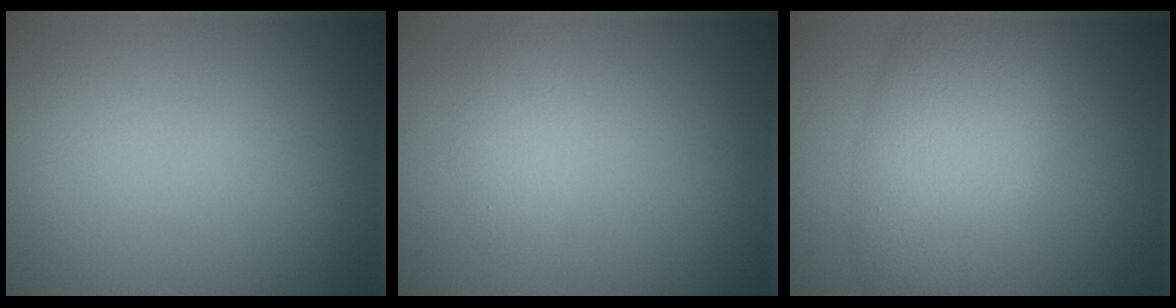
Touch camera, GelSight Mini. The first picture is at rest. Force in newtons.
{"total": 1.6, "press": 1.6, "slide": 0.1}
{"total": 7.0, "press": 7.0, "slide": 0.4}